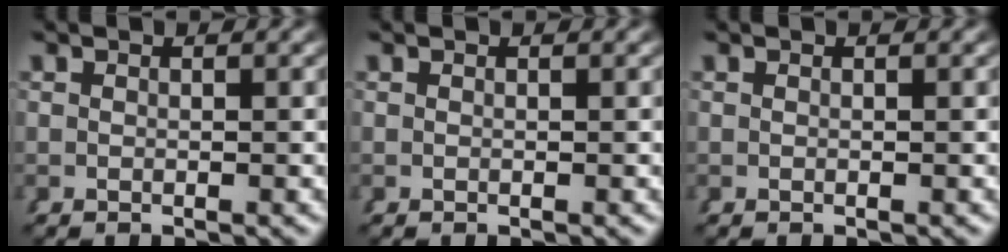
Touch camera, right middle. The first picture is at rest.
{"total": 0.0}
{"total": 0.0}